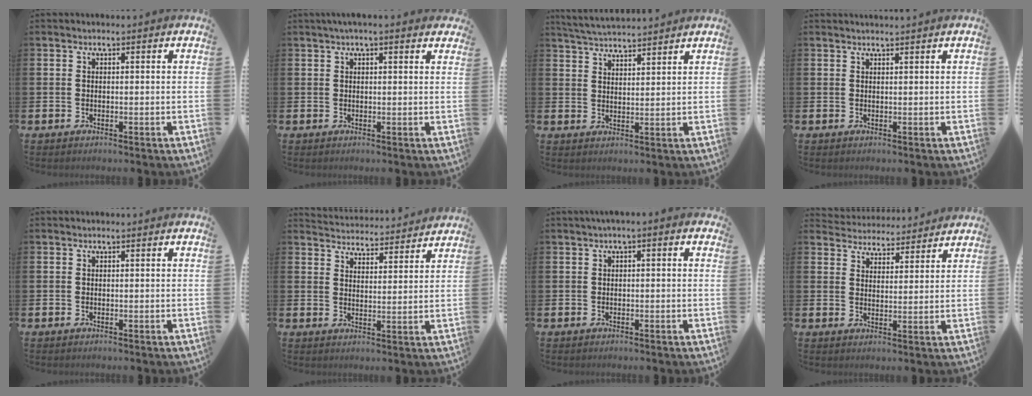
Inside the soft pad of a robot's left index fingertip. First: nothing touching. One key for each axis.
{"total": 1.6, "fx": 1.5, "fy": 0.0, "fz": 0.7, "tx": -0.013, "ty": 0.000, "tz": 0.026}
{"total": 4.2, "fx": 4.2, "fy": 0.1, "fz": 0.2, "tx": -0.019, "ty": -0.022, "tz": 0.075}
{"total": 0.7, "fx": 0.7, "fy": -0.2, "fz": 0.0, "tx": 0.008, "ty": -0.004, "tz": 0.013}
{"total": 0.0}
{"total": 4.5, "fx": 4.5, "fy": 0.4, "fz": -0.2, "tx": -0.005, "ty": -0.039, "tz": 0.078}
{"total": 0.8, "fx": -0.2, "fy": 0.1, "fz": 0.7, "tx": -0.018, "ty": 0.003, "tz": -0.004}
{"total": 4.5, "fx": 4.5, "fy": 0.8, "fz": -0.4, "tx": -0.004, "ty": -0.034, "tz": 0.078}